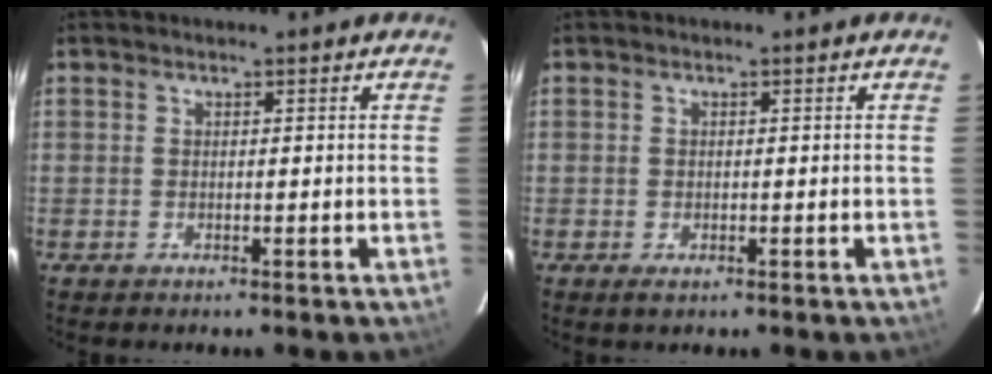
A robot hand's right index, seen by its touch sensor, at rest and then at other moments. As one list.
[{"total": 0.9, "force": [-0.3, 0.6, 0.6], "torque": [-0.011, -0.002, -0.004]}]